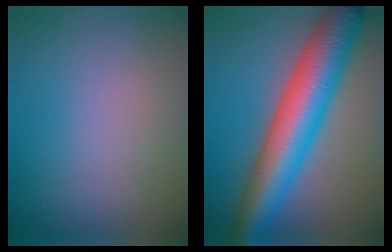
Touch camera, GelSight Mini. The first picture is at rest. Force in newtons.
{"total": 10.4, "press": 10.4, "slide": 0.2}